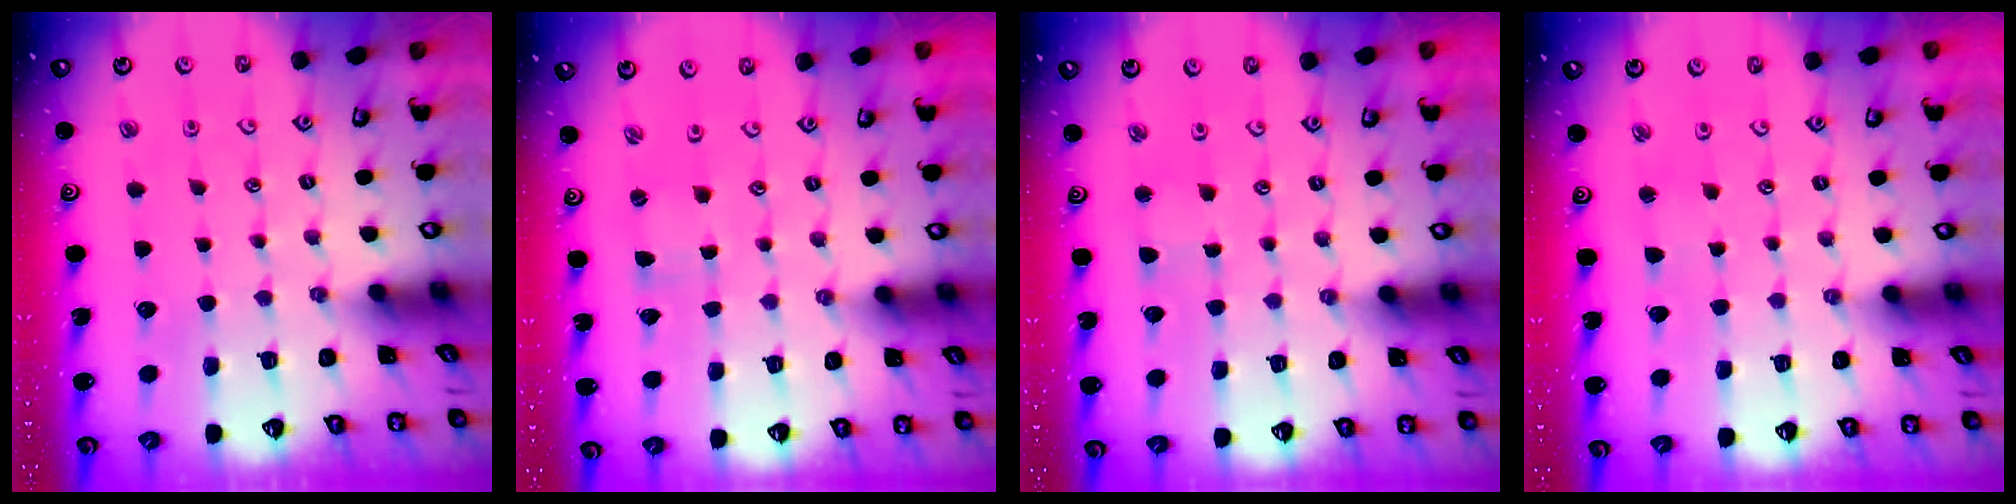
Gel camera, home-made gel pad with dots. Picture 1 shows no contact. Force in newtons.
{"total": 1.0, "press": 1.0, "slide": 0.3}
{"total": 2.1, "press": 2.1, "slide": 0.2}
{"total": 1.6, "press": 1.5, "slide": 0.3}